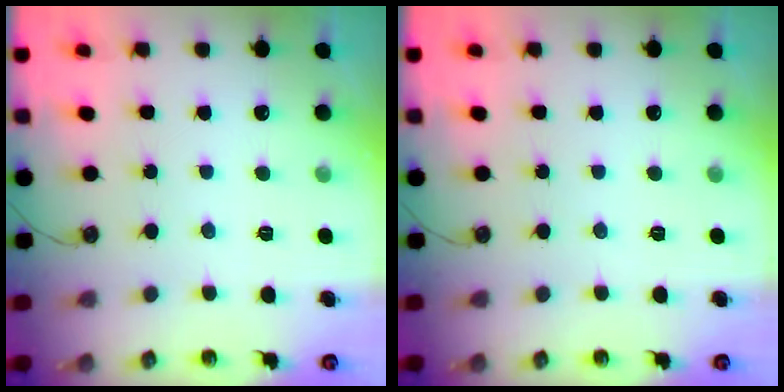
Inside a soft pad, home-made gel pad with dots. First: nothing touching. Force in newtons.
{"total": 0.0}